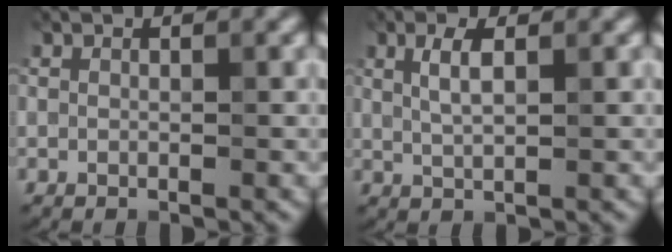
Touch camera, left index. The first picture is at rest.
{"total": 2.3, "force": [0.9, 0.6, 2.0], "torque": [-0.041, 0.006, 0.019]}